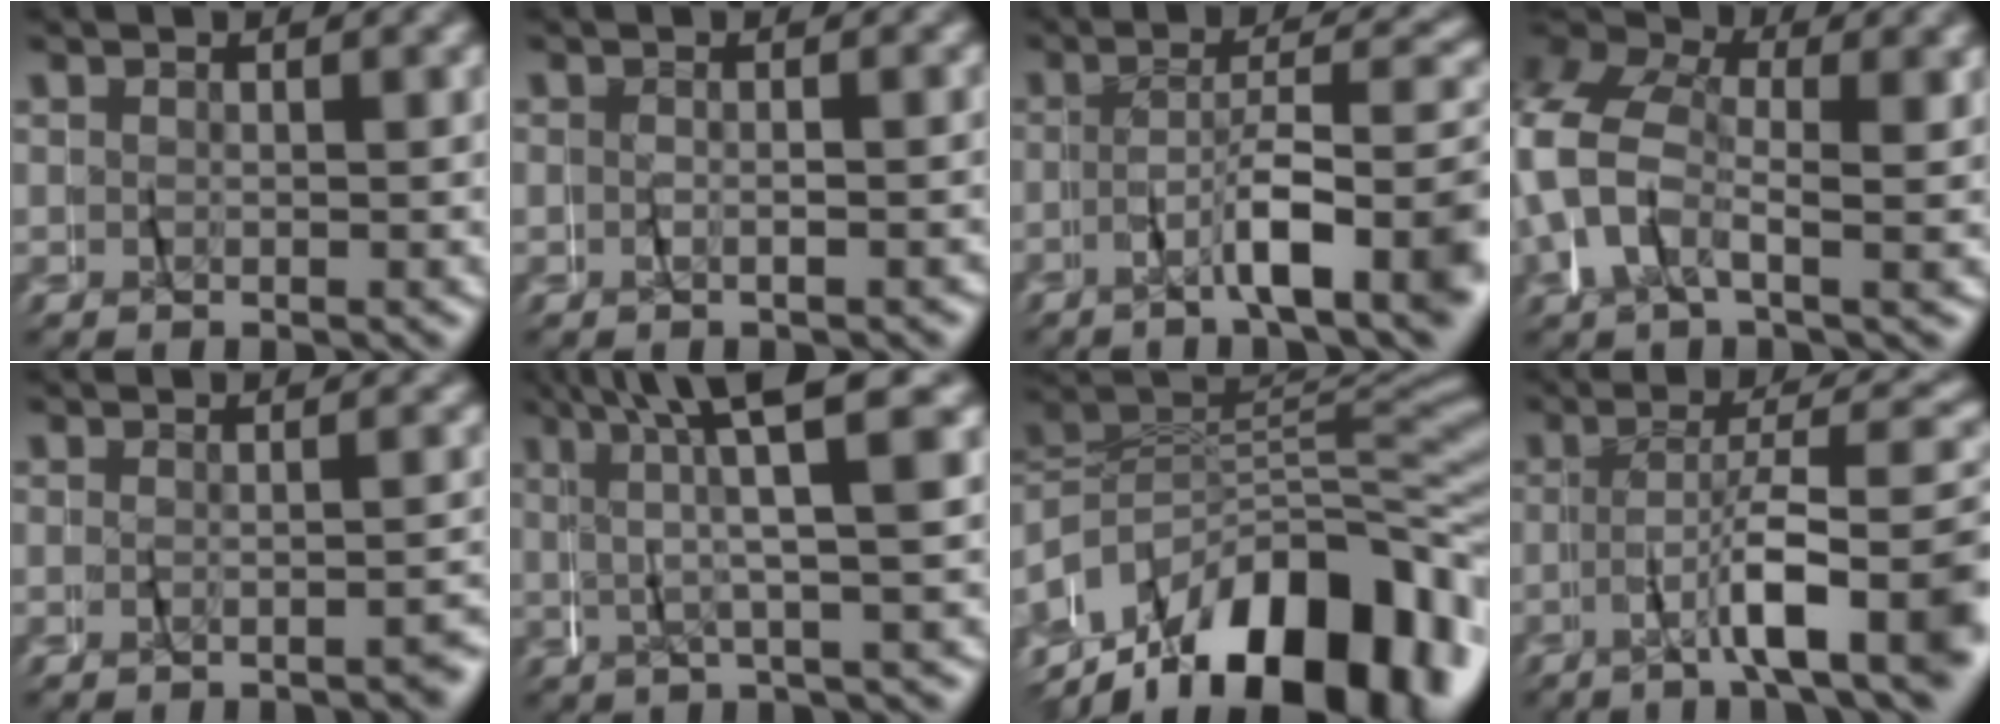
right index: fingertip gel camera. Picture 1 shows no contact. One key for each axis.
{"total": 0.7, "fx": -0.5, "fy": -0.3, "fz": 0.4, "tx": -0.015, "ty": 0.001, "tz": -0.008}
{"total": 7.0, "fx": -2.9, "fy": 1.5, "fz": 6.3, "tx": -0.096, "ty": -0.005, "tz": -0.045}
{"total": 8.1, "fx": 0.9, "fy": 6.0, "fz": 5.3, "tx": -0.141, "ty": 0.001, "tz": -0.004}
{"total": 2.2, "fx": -2.0, "fy": -0.7, "fz": 0.5, "tx": -0.003, "ty": 0.004, "tz": -0.036}
{"total": 6.5, "fx": 3.3, "fy": -0.5, "fz": 5.5, "tx": -0.104, "ty": 0.021, "tz": 0.044}
{"total": 17.8, "fx": -7.6, "fy": 10.1, "fz": 12.5, "tx": -0.206, "ty": -0.012, "tz": -0.114}
{"total": 8.1, "fx": -3.1, "fy": 1.6, "fz": 7.3, "tx": -0.109, "ty": -0.006, "tz": -0.046}